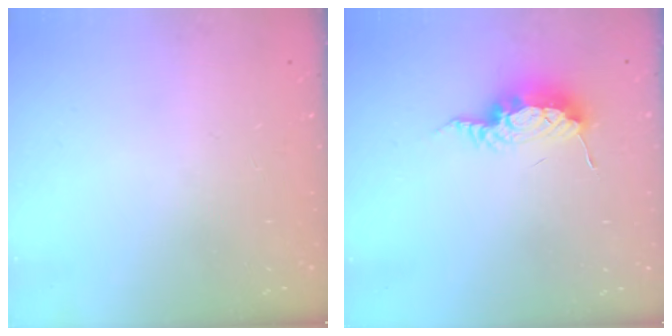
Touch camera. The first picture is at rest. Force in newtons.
{"total": 8.4, "press": 8.4, "slide": 0.4}